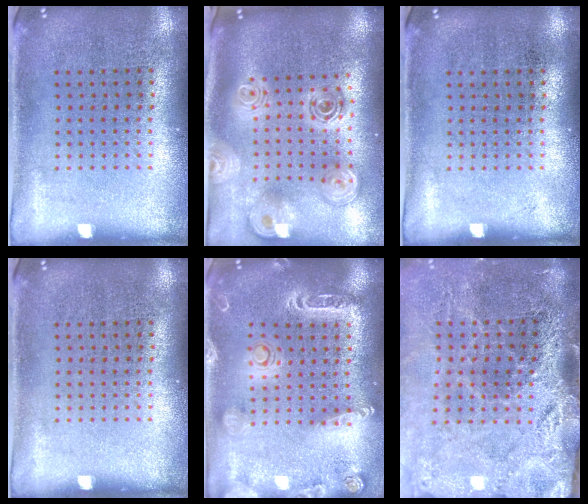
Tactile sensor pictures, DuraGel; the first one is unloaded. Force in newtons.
{"total": 2.6, "press": 1.9, "slide": 1.8}
{"total": 0.0}
{"total": 0.0}
{"total": 2.1, "press": 1.9, "slide": 0.8}
{"total": 4.2, "press": 3.5, "slide": 2.3}